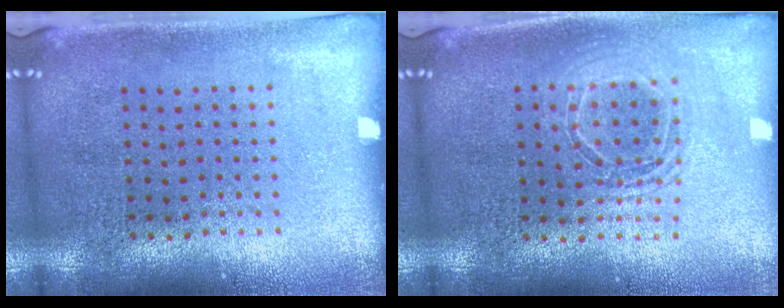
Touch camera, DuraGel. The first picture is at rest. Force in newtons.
{"total": 1.7, "press": 1.5, "slide": 0.9}